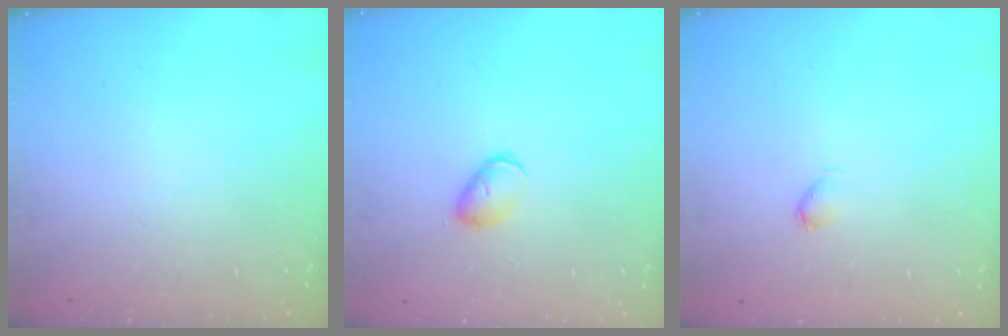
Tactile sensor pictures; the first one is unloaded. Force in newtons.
{"total": 5.8, "press": 5.7, "slide": 0.7}
{"total": 2.3, "press": 2.3, "slide": 0.4}